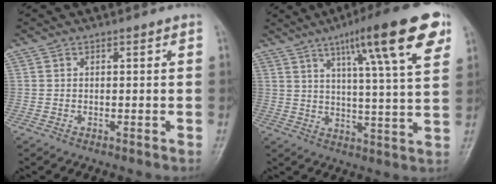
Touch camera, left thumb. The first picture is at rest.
{"total": 18.8, "force": [9.6, 3.0, 15.9], "torque": [-0.214, -0.023, 0.138]}